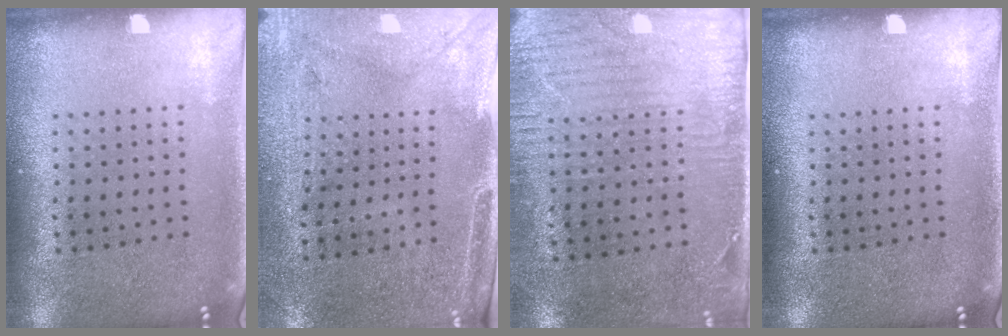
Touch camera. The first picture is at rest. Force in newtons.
{"total": 2.9, "press": 2.5, "slide": 1.6}
{"total": 3.0, "press": 2.4, "slide": 1.7}
{"total": 0.0}